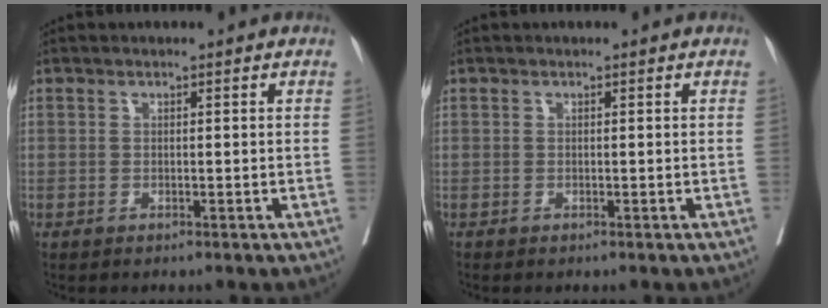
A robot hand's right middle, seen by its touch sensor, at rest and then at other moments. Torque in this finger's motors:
{"motor_torque": [-1.13, -0.46, 0.06, 0.02]}